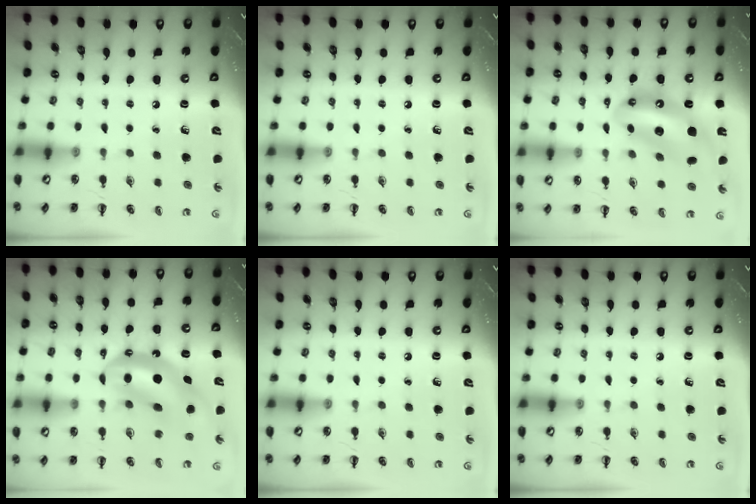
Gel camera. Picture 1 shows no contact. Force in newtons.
{"total": 0.0}
{"total": 13.6, "press": 13.1, "slide": 3.7}
{"total": 12.3, "press": 11.9, "slide": 2.8}
{"total": 0.0}
{"total": 0.0}